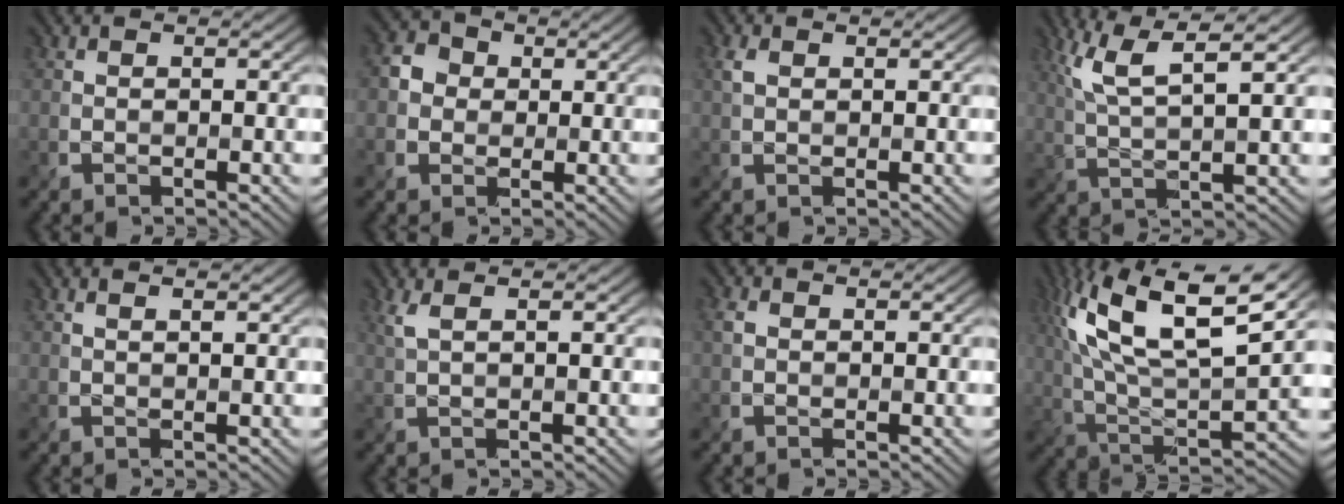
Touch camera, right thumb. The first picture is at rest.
{"total": 3.4, "force": [0.1, 3.2, 1.2], "torque": [-0.032, 0.004, -0.006]}
{"total": 1.5, "force": [0.6, 0.9, 1.1], "torque": [-0.033, 0.002, 0.014]}
{"total": 8.1, "force": [4.0, 1.9, 6.7], "torque": [-0.144, 0.009, 0.082]}
{"total": 2.0, "force": [1.3, 0.6, 1.4], "torque": [-0.013, 0.000, 0.012]}
{"total": 2.5, "force": [1.2, 0.7, 2.0], "torque": [-0.038, 0.007, 0.026]}
{"total": 1.4, "force": [0.3, 1.1, 0.9], "torque": [-0.026, -0.001, 0.008]}
{"total": 16.2, "force": [7.2, 6.0, 13.2], "torque": [-0.293, 0.008, 0.138]}